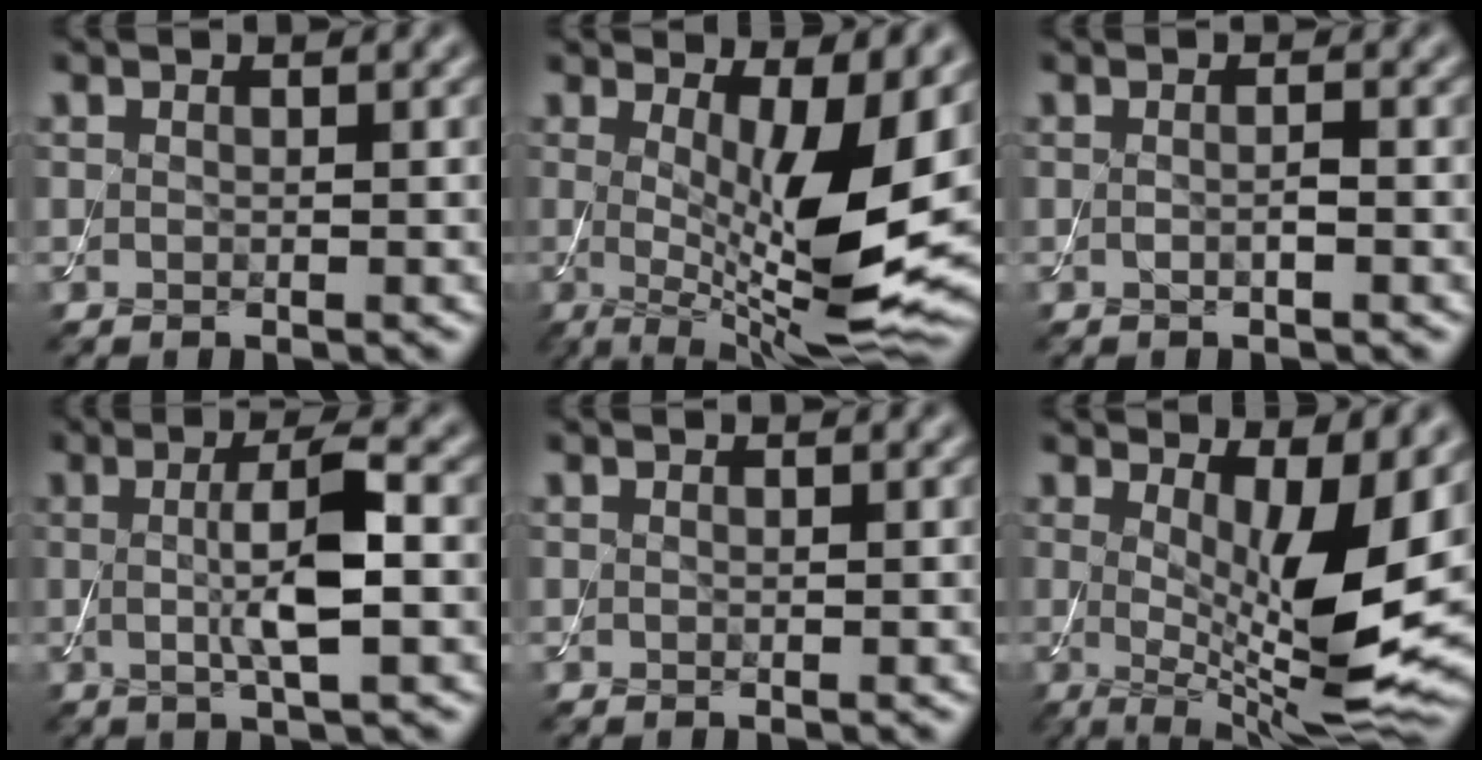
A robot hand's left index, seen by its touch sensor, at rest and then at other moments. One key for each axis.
{"total": 11.3, "fx": 0.3, "fy": 3.0, "fz": 10.8, "tx": -0.164, "ty": -0.024, "tz": 0.011}
{"total": 0.9, "fx": -0.2, "fy": 0.1, "fz": 0.9, "tx": -0.016, "ty": -0.004, "tz": -0.004}
{"total": 5.2, "fx": 0.1, "fy": 1.0, "fz": 5.1, "tx": -0.093, "ty": 0.003, "tz": 0.003}
{"total": 0.0}
{"total": 10.2, "fx": 0.9, "fy": 2.8, "fz": 9.8, "tx": -0.151, "ty": -0.024, "tz": 0.022}